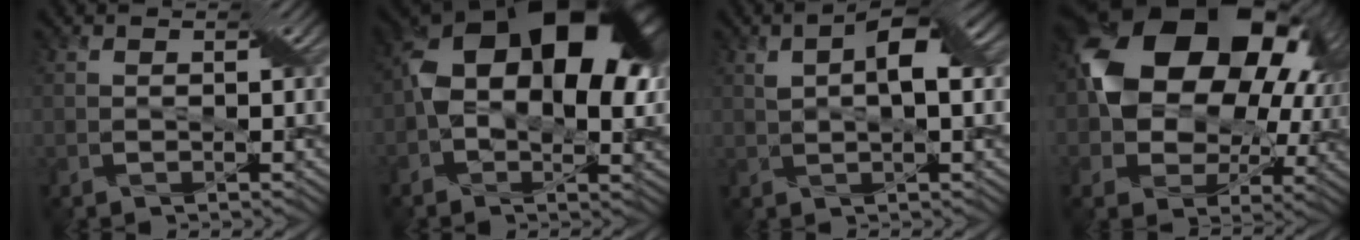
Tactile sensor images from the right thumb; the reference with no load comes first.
{"total": 19.2, "force": [3.8, 11.6, 14.8], "torque": [-0.239, 0.002, 0.069]}
{"total": 6.2, "force": [1.8, 2.5, 5.4], "torque": [-0.099, 0.011, 0.029]}
{"total": 19.0, "force": [4.3, 13.5, 12.6], "torque": [-0.244, -0.003, 0.091]}